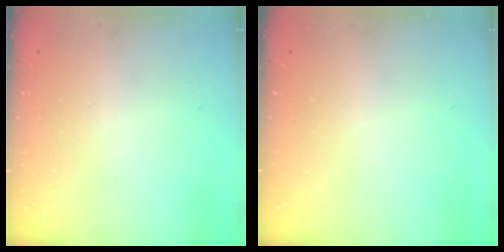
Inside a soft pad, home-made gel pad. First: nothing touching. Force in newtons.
{"total": 0.0}